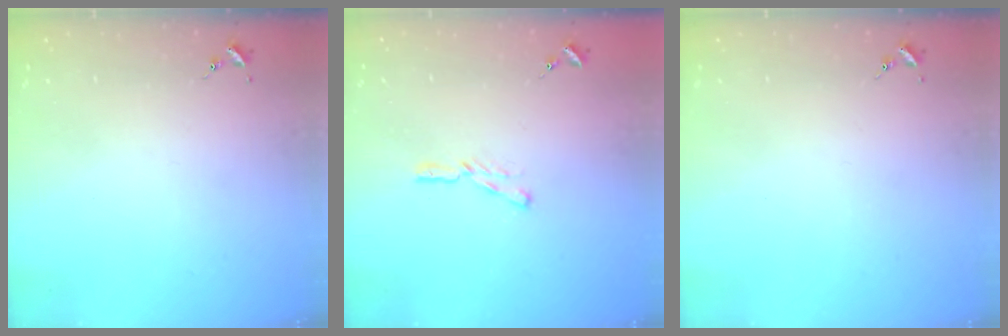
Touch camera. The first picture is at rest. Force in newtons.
{"total": 4.4, "press": 4.4, "slide": 0.2}
{"total": 0.0}